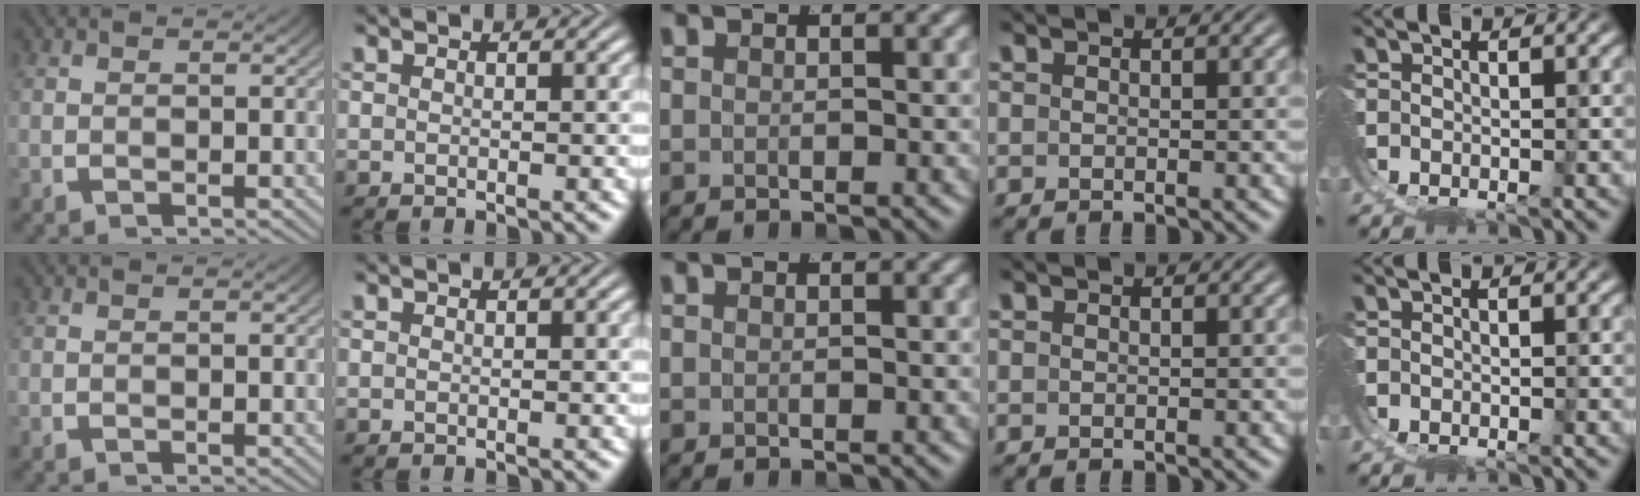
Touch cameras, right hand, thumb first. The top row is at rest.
{}